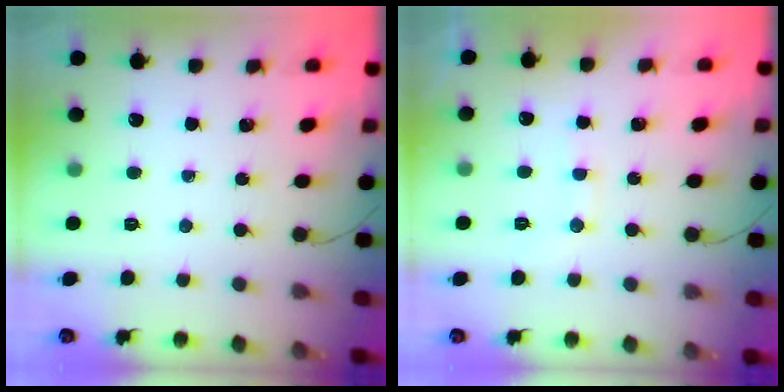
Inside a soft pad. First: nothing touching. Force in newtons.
{"total": 7.3, "press": 7.2, "slide": 1.3}